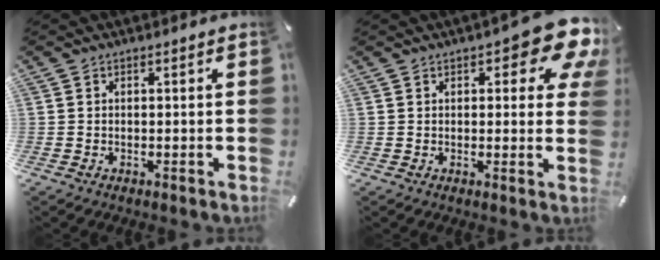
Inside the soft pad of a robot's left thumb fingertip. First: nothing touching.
{"total": 10.9, "force": [5.8, 4.4, 8.1], "torque": [-0.091, -0.037, 0.094]}